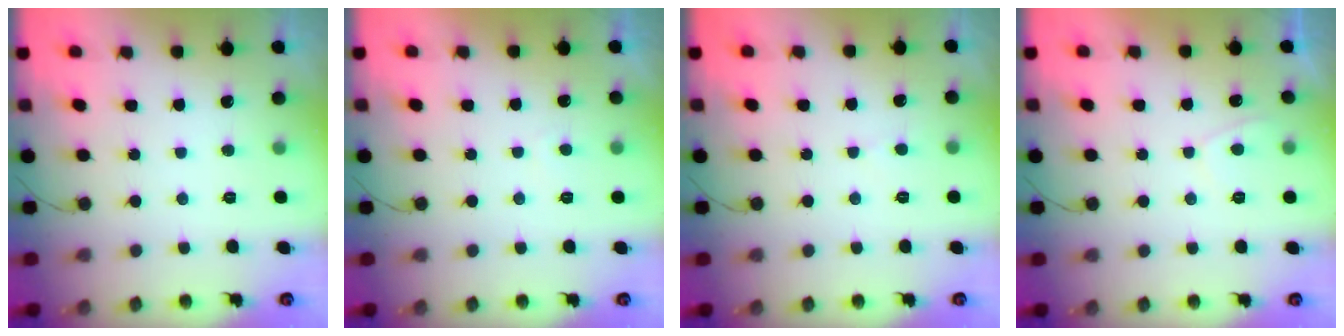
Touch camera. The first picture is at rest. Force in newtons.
{"total": 0.6, "press": 0.3, "slide": 0.5}
{"total": 2.9, "press": 2.9, "slide": 0.5}
{"total": 1.6, "press": 1.5, "slide": 0.6}